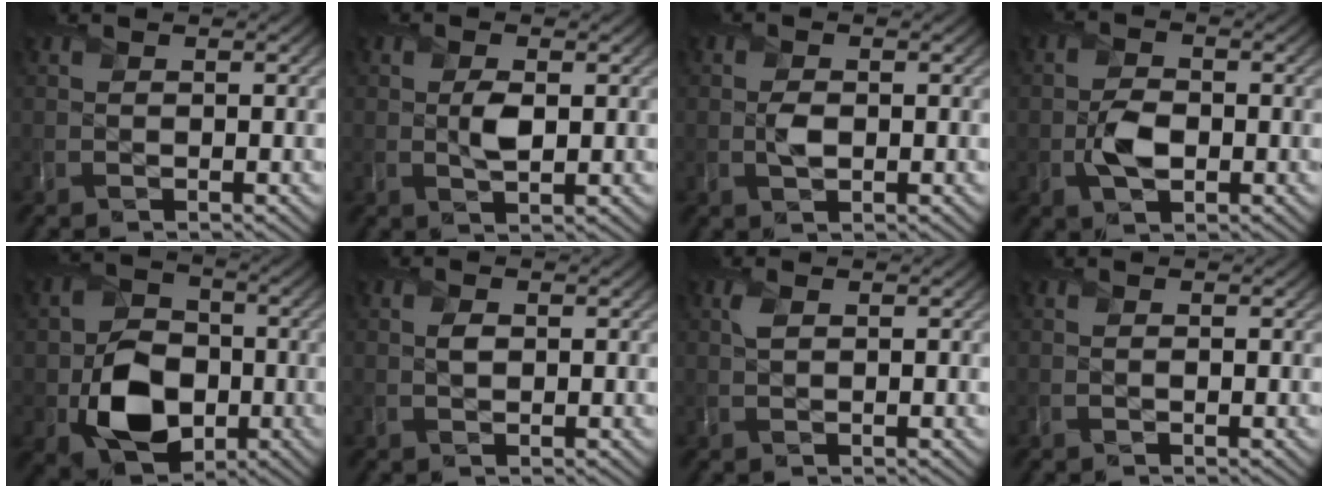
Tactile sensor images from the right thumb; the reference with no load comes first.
{"total": 2.8, "force": [0.2, 1.5, 2.3], "torque": [-0.048, -0.003, 0.004]}
{"total": 1.8, "force": [-0.1, 1.3, 1.3], "torque": [-0.028, -0.001, -0.002]}
{"total": 4.0, "force": [-1.0, 2.7, 2.7], "torque": [-0.060, -0.002, -0.022]}
{"total": 9.9, "force": [-2.6, 7.7, 5.7], "torque": [-0.115, -0.016, -0.051]}
{"total": 1.1, "force": [0.3, 0.8, 0.7], "torque": [-0.014, 0.002, 0.005]}
{"total": 1.2, "force": [0.5, 0.6, 0.9], "torque": [-0.026, 0.001, 0.011]}
{"total": 0.0}